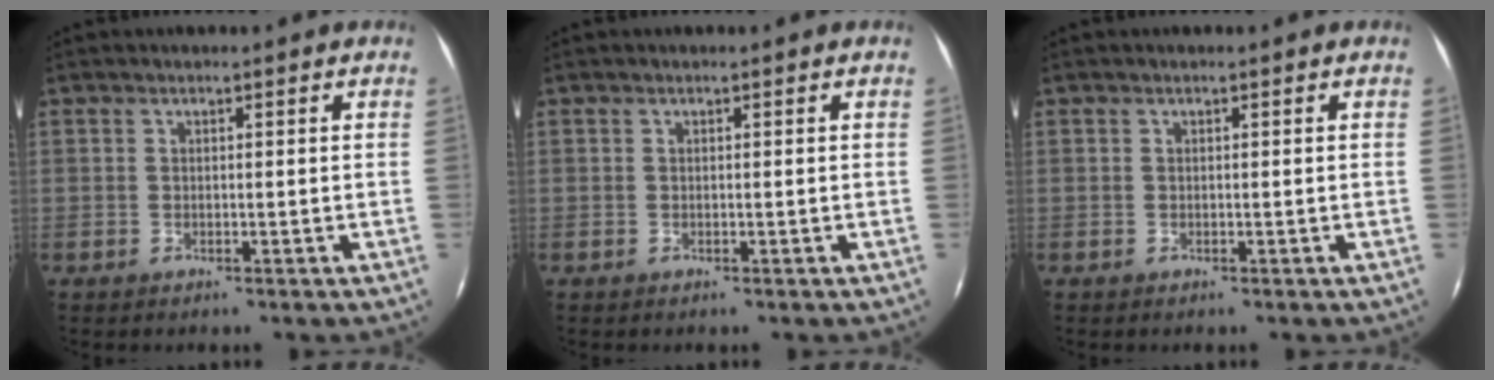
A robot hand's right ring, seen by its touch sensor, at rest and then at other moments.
{"total": 0.0}
{"total": 0.0}